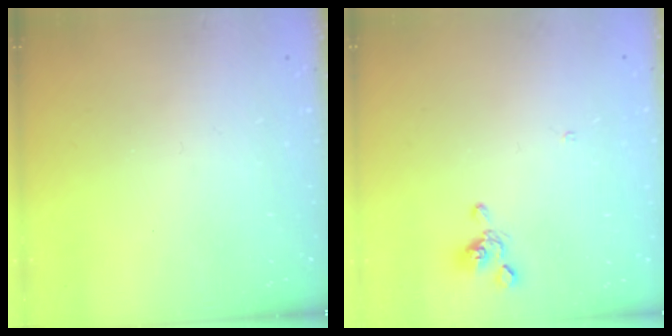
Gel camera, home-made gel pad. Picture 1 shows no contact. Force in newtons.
{"total": 0.8, "press": 0.5, "slide": 0.6}